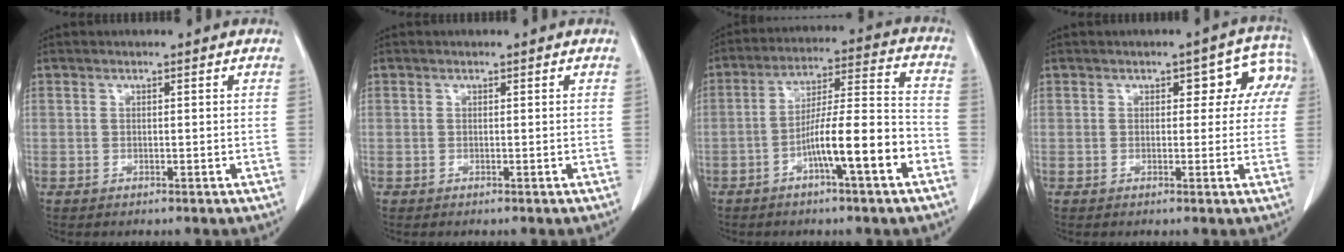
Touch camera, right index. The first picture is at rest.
{"total": 0.0}
{"total": 11.9, "force": [-5.1, 0.6, 10.8], "torque": [-0.181, 0.017, -0.083]}
{"total": 5.9, "force": [1.6, 3.5, 4.4], "torque": [-0.027, 0.031, 0.014]}